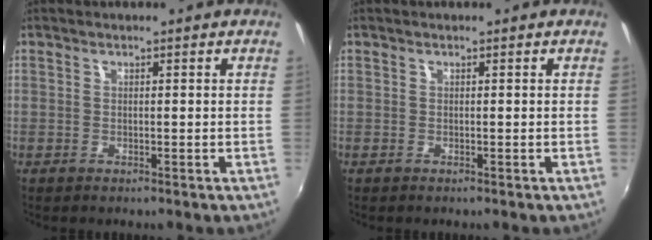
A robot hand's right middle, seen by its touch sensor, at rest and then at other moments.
{"total": 0.0}